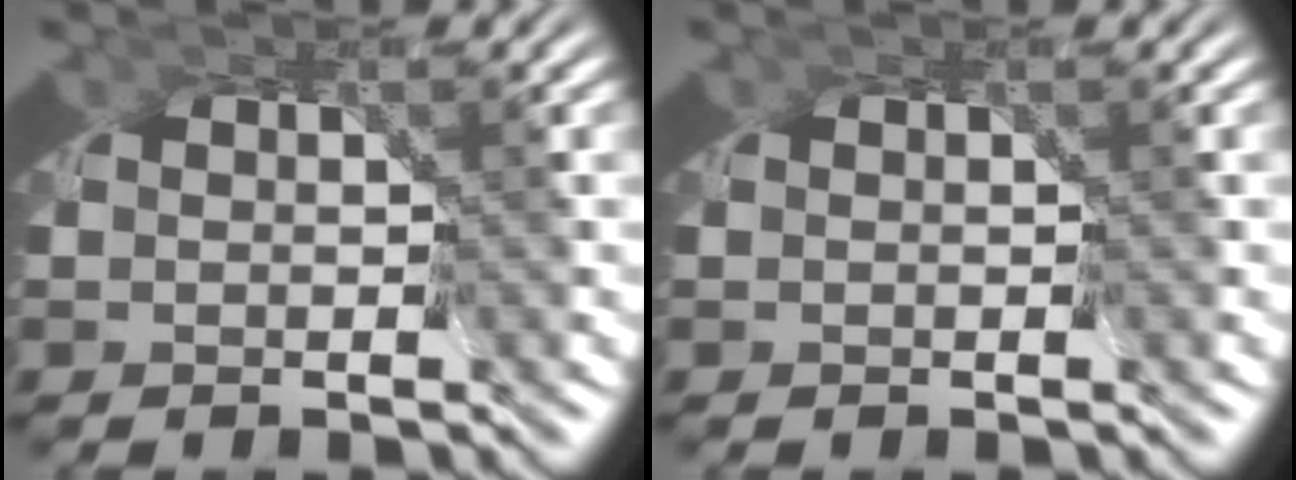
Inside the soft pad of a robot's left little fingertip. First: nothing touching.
{"total": 0.0}